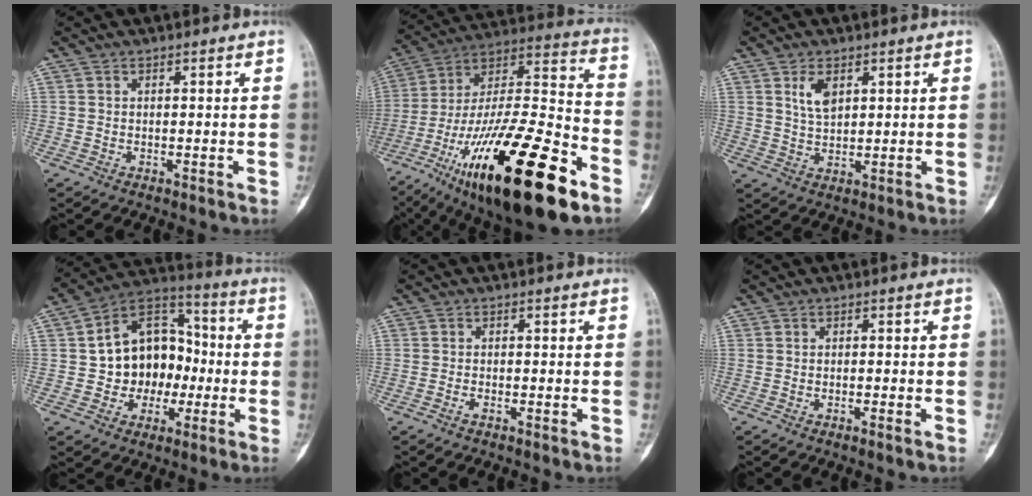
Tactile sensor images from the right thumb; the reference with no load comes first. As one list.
[{"total": 34.2, "force": [-16.8, 10.3, 27.9], "torque": [-0.476, 0.056, -0.276]}, {"total": 4.5, "force": [2.0, 2.4, 3.2], "torque": [-0.054, -0.010, 0.041]}, {"total": 15.1, "force": [-1.3, 11.9, 9.3], "torque": [-0.088, 0.039, -0.026]}, {"total": 1.1, "force": [-0.8, 0.3, 0.7], "torque": [-0.019, 0.006, -0.016]}, {"total": 1.2, "force": [-0.7, -0.1, 0.9], "torque": [-0.024, 0.003, -0.013]}]